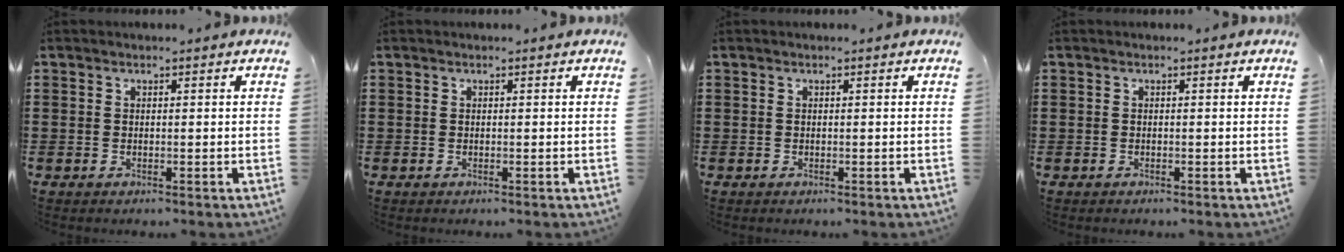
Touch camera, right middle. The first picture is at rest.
{"total": 0.0}
{"total": 0.0}
{"total": 0.0}